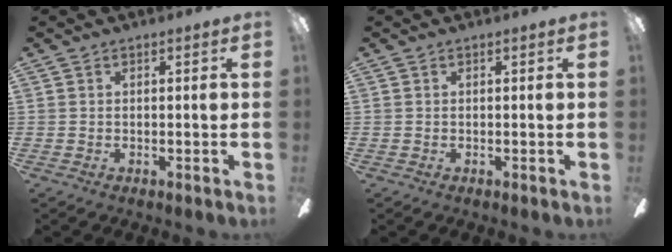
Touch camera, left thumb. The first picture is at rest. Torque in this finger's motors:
{"motor_torque": [-0.03, -0.02, 0.09, -0.11, 0.00]}